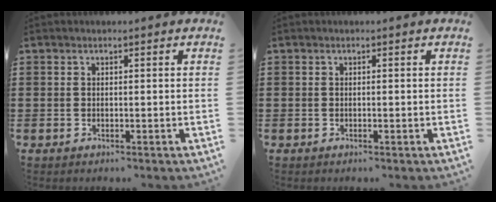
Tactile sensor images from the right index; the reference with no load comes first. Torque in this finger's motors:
{"motor_torque": [0.22, 0.29, 0.00, 0.00]}